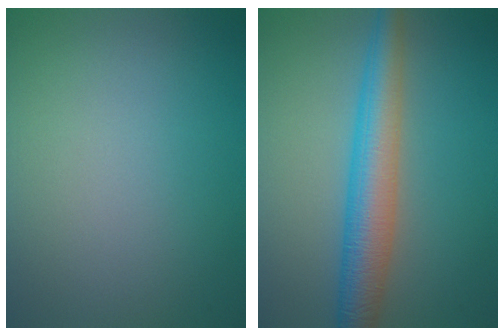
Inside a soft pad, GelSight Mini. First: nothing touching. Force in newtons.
{"total": 5.6, "press": 5.6, "slide": 0.1}